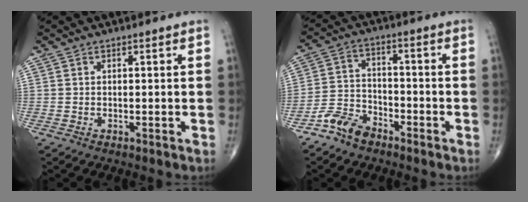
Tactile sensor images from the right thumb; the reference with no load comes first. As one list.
[{"total": 6.9, "force": [-5.1, 3.7, 2.7], "torque": [-0.045, 0.030, -0.106]}]